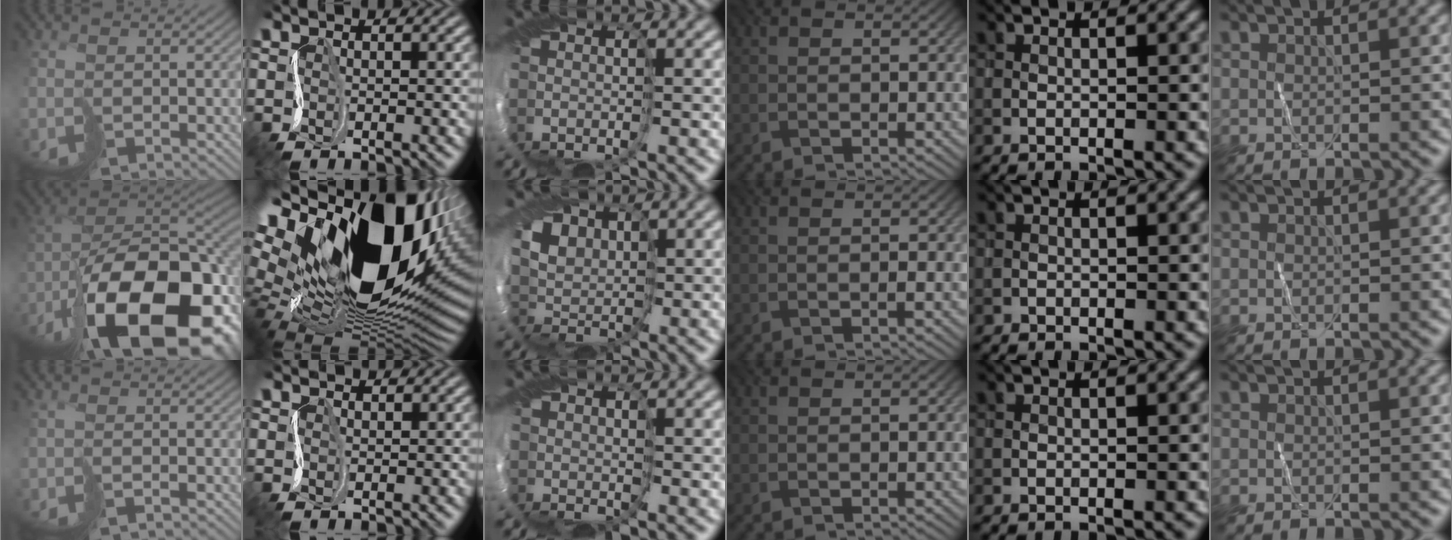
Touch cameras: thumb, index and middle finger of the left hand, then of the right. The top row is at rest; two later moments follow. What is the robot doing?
{"motion": "cut", "object": "paper"}